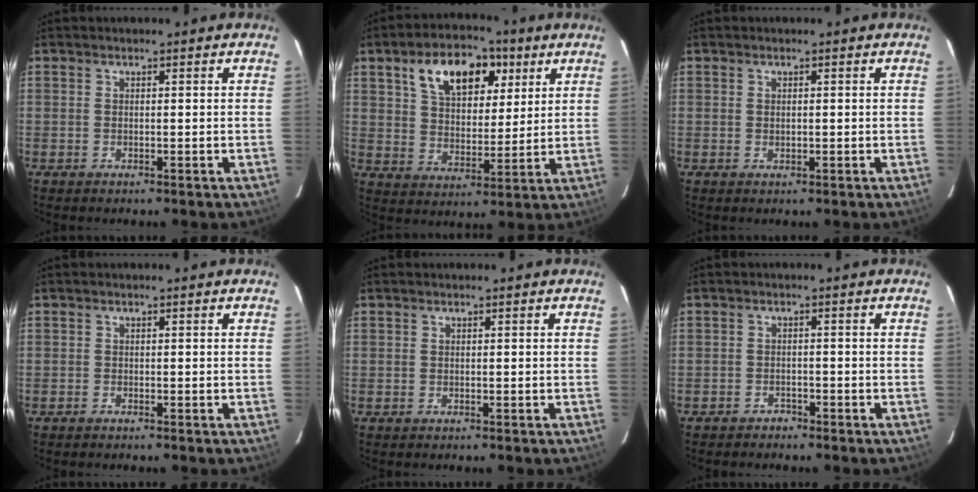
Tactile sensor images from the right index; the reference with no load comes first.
{"total": 14.3, "force": [7.2, 8.1, 9.4], "torque": [-0.162, 0.030, 0.122]}
{"total": 0.8, "force": [0.1, 0.6, 0.5], "torque": [-0.008, -0.001, 0.004]}
{"total": 0.8, "force": [-0.5, -0.2, -0.5], "torque": [0.008, -0.001, -0.013]}
{"total": 0.0}
{"total": 2.4, "force": [-2.1, 0.9, -0.5], "torque": [0.000, 0.005, -0.037]}